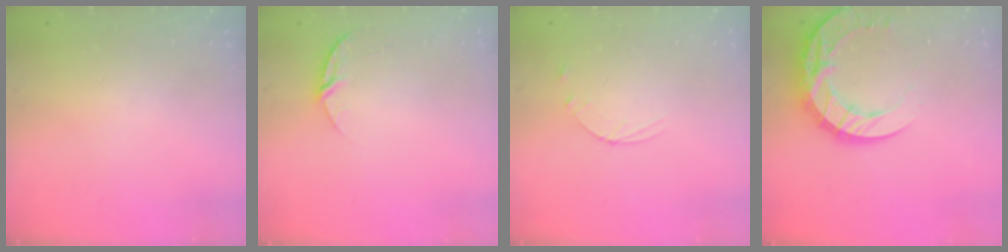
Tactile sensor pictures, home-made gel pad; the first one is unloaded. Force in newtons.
{"total": 5.6, "press": 5.5, "slide": 0.6}
{"total": 3.6, "press": 3.5, "slide": 0.4}
{"total": 17.9, "press": 17.8, "slide": 1.4}